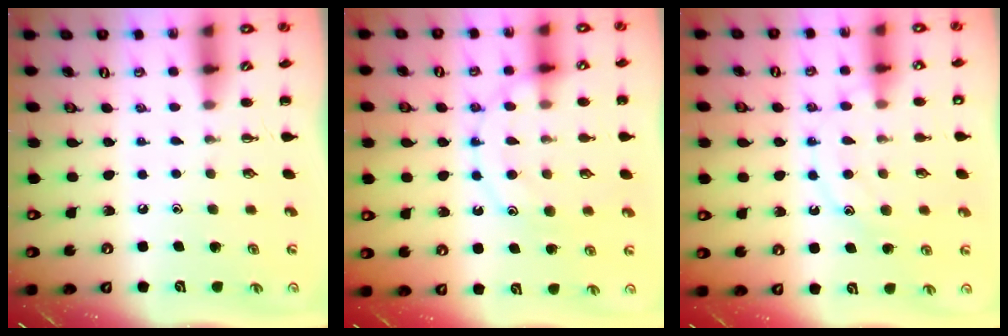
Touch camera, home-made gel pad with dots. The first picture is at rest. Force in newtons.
{"total": 12.2, "press": 12.1, "slide": 1.1}
{"total": 11.5, "press": 11.5, "slide": 0.8}